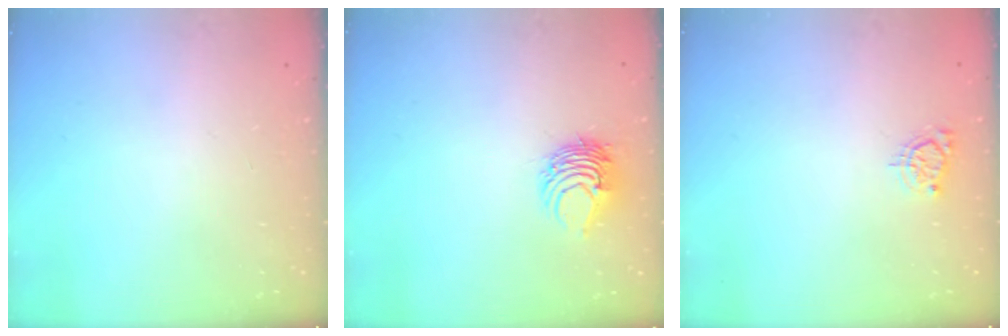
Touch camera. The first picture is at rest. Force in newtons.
{"total": 7.8, "press": 7.7, "slide": 1.1}
{"total": 3.9, "press": 3.9, "slide": 0.5}